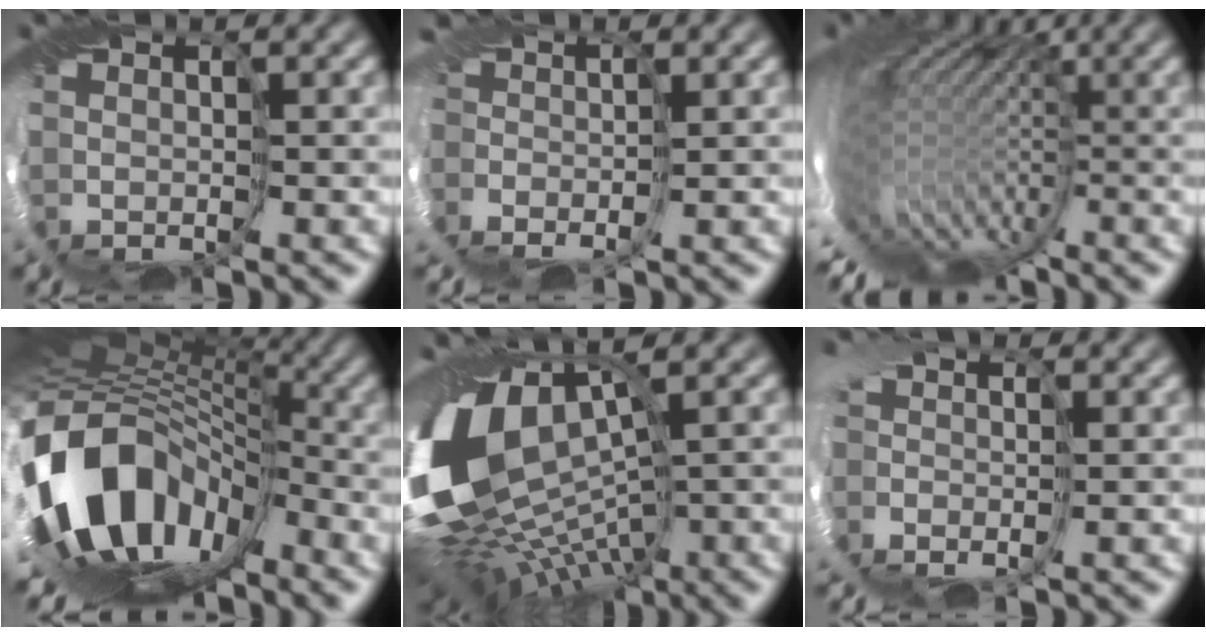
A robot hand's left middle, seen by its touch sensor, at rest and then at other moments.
{"total": 2.3, "force": [-1.1, 1.6, 1.2], "torque": [-0.031, -0.002, -0.026]}
{"total": 8.2, "force": [-2.9, 1.7, 7.5], "torque": [-0.084, 0.016, -0.042]}
{"total": 16.7, "force": [-5.8, 11.2, 10.9], "torque": [-0.236, -0.022, -0.106]}
{"total": 16.7, "force": [-1.7, 9.6, 13.6], "torque": [-0.256, -0.026, -0.005]}
{"total": 3.2, "force": [-1.0, 2.3, 2.0], "torque": [-0.032, 0.001, -0.014]}